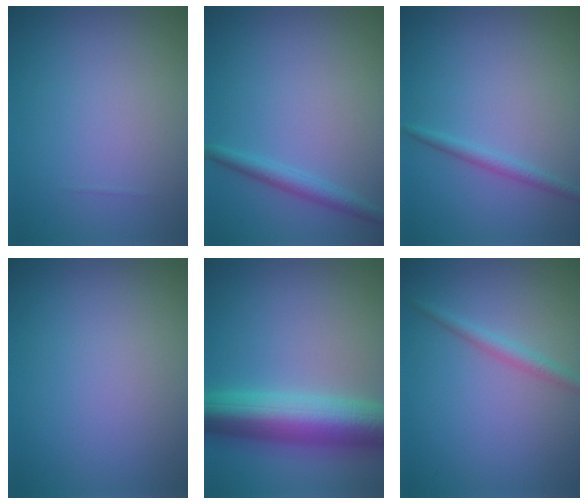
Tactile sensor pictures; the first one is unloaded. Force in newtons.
{"total": 2.0, "press": 2.0, "slide": 0.1}
{"total": 1.4, "press": 1.4, "slide": 0.1}
{"total": 0.0}
{"total": 9.5, "press": 9.5, "slide": 0.1}
{"total": 1.6, "press": 1.6, "slide": 0.0}